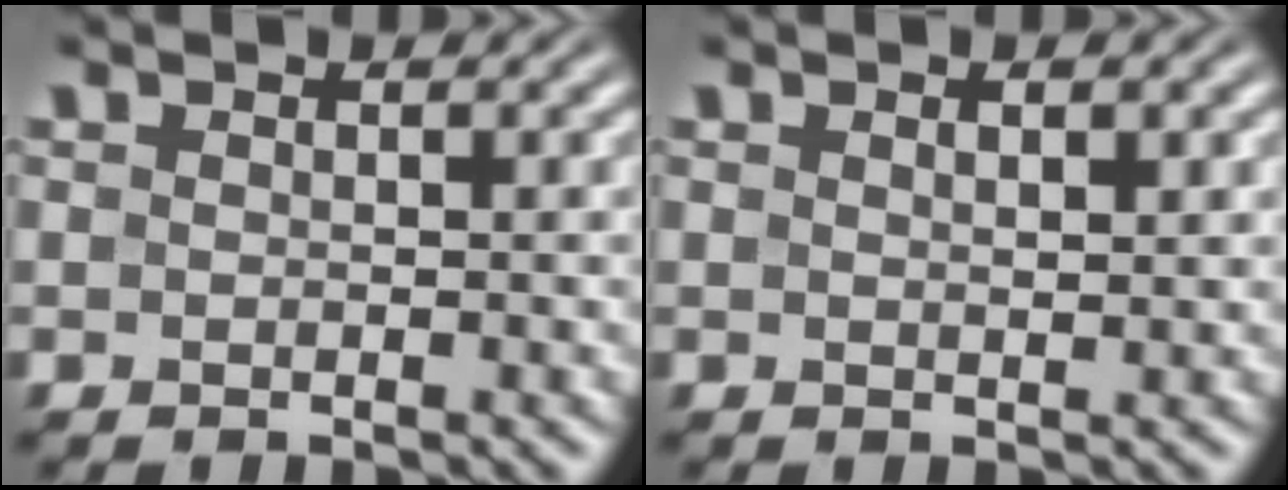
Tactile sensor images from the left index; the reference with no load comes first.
{"total": 1.2, "force": [0.6, 0.3, 1.0], "torque": [-0.016, 0.000, 0.011]}